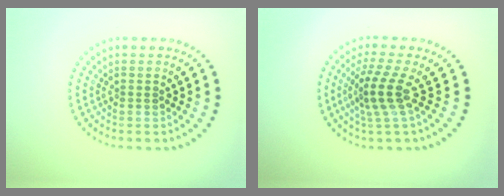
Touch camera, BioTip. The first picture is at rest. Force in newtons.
{"total": 3.3, "press": 2.3, "slide": 2.4}